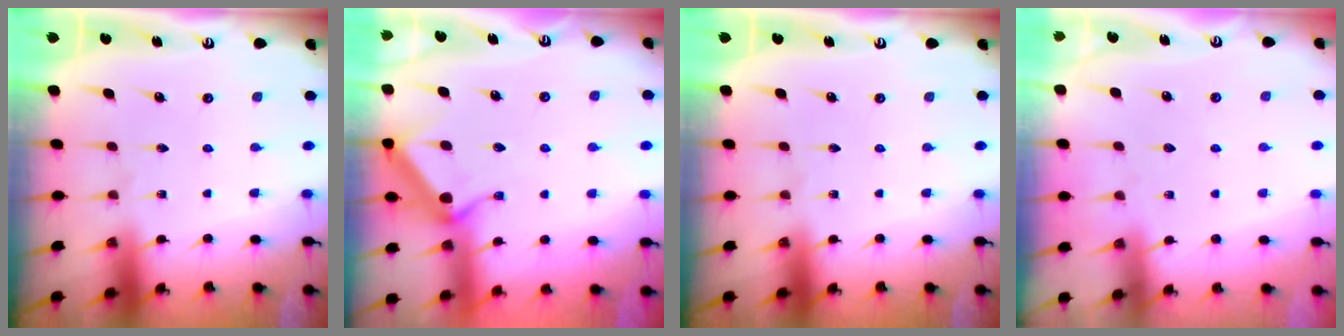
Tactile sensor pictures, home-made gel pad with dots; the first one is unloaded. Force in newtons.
{"total": 10.3, "press": 10.3, "slide": 0.4}
{"total": 0.0}
{"total": 3.4, "press": 3.3, "slide": 0.6}